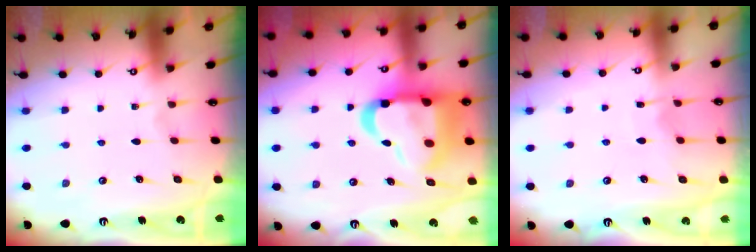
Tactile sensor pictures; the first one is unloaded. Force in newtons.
{"total": 23.8, "press": 23.7, "slide": 2.6}
{"total": 4.8, "press": 4.8, "slide": 0.6}